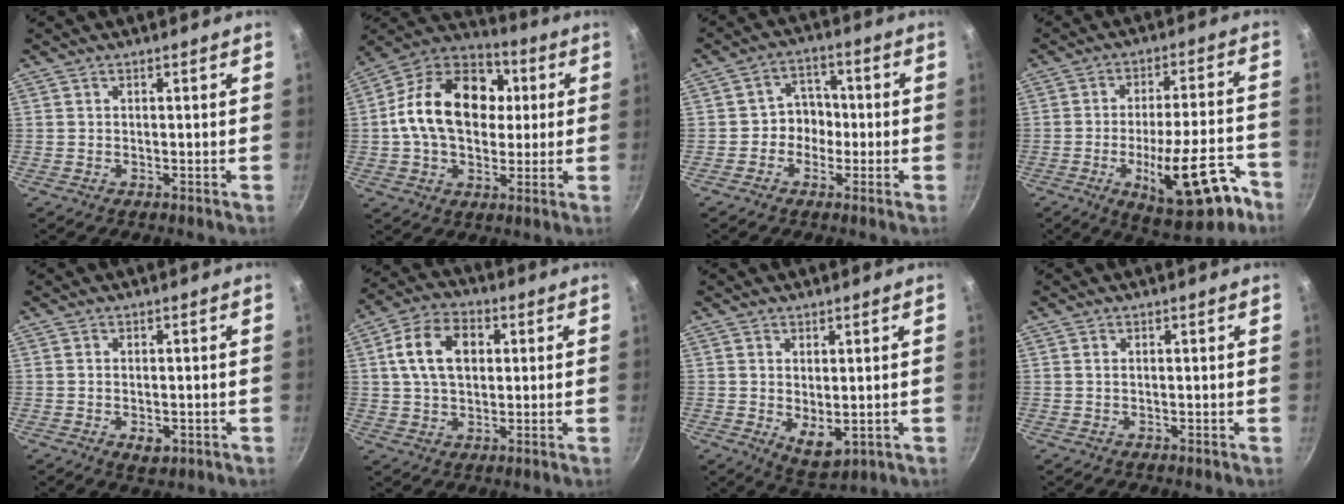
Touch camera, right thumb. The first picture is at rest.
{"total": 20.6, "force": [2.1, 14.8, 14.2], "torque": [-0.208, 0.030, 0.019]}
{"total": 5.8, "force": [-1.2, 5.1, 2.4], "torque": [0.014, 0.023, -0.027]}
{"total": 17.7, "force": [-8.3, 6.3, 14.3], "torque": [-0.180, 0.047, -0.109]}
{"total": 2.9, "force": [-0.7, 1.8, 2.1], "torque": [-0.034, -0.009, -0.008]}
{"total": 10.1, "force": [2.1, 6.8, 7.2], "torque": [-0.112, 0.014, 0.028]}
{"total": 5.9, "force": [0.1, 3.4, 4.8], "torque": [-0.067, -0.018, 0.015]}
{"total": 0.7, "force": [0.2, 0.3, 0.5], "torque": [-0.010, 0.001, 0.003]}